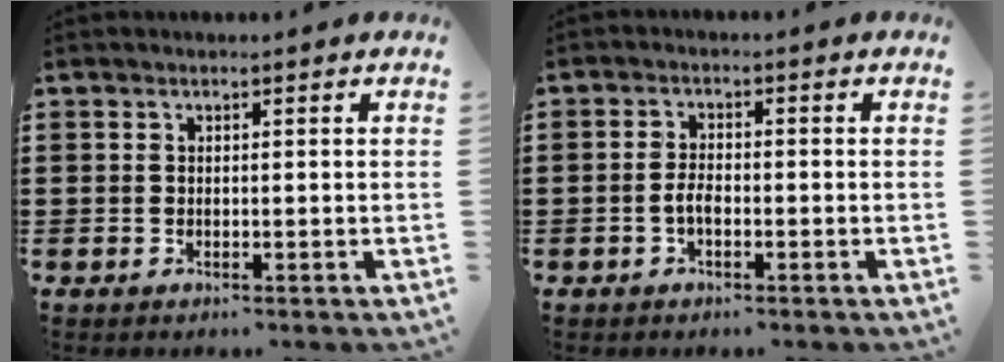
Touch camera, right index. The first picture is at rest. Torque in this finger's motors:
{"motor_torque": [1.18, 0.09, 0.50, 0.13]}